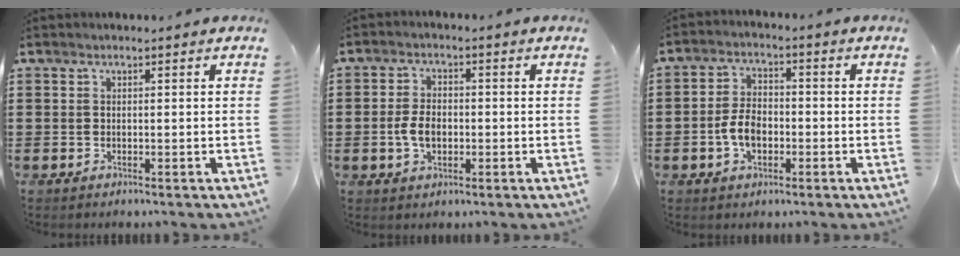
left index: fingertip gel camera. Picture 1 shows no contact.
{"total": 4.6, "force": [-0.8, 2.7, 3.6], "torque": [-0.071, -0.001, -0.020]}
{"total": 5.4, "force": [-1.4, 3.2, 4.2], "torque": [-0.094, 0.003, -0.032]}